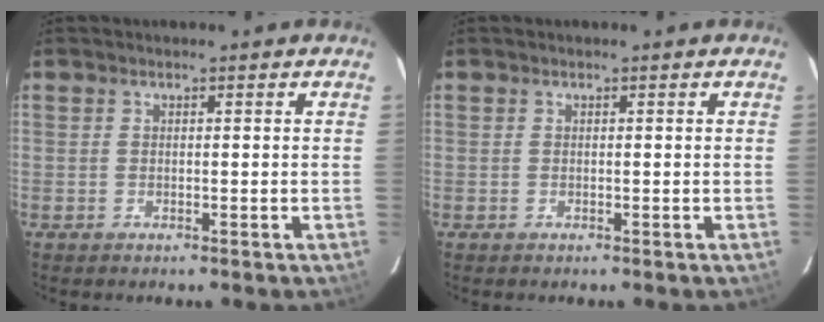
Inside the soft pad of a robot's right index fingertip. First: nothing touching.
{"total": 0.0}